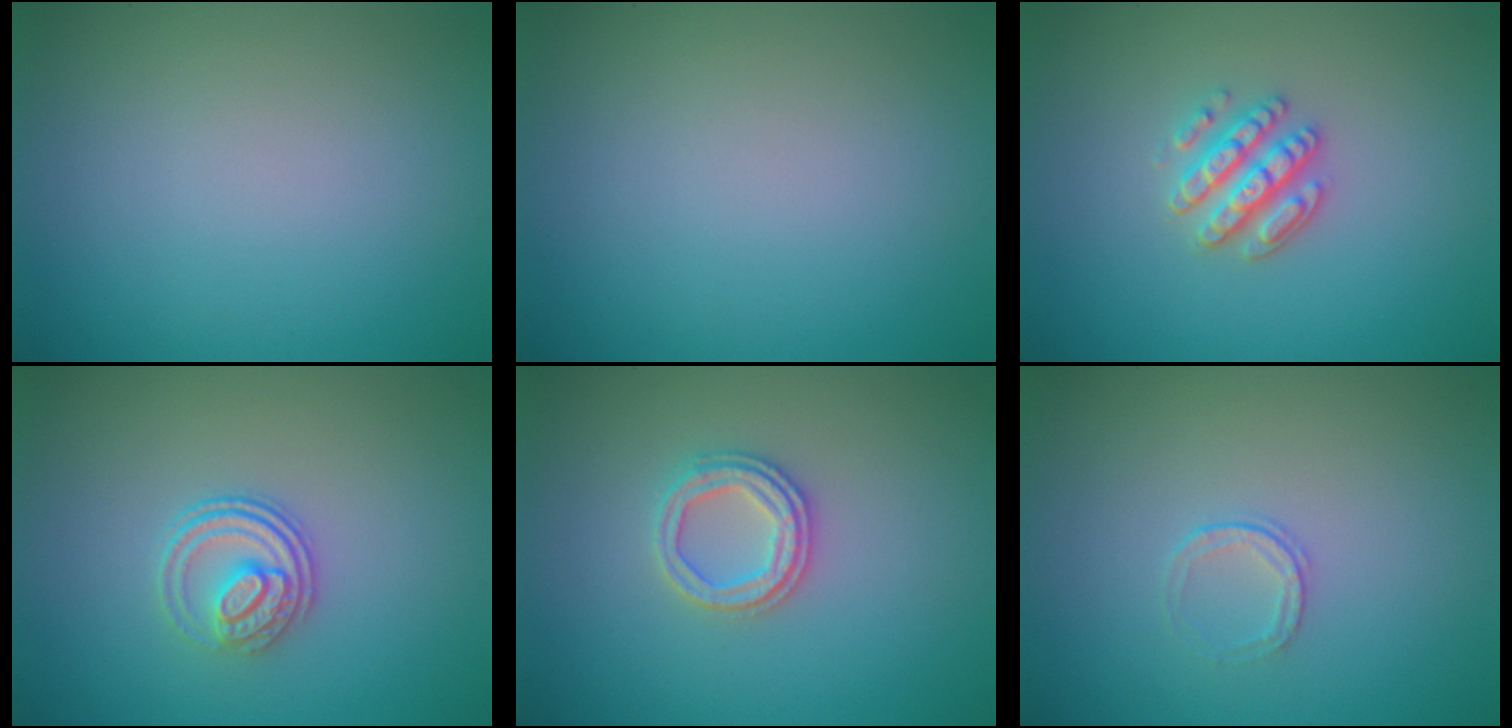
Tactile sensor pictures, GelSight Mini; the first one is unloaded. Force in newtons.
{"total": 0.0}
{"total": 3.1, "press": 2.8, "slide": 1.1}
{"total": 2.9, "press": 2.4, "slide": 1.6}
{"total": 2.5, "press": 2.4, "slide": 0.6}
{"total": 1.0, "press": 0.7, "slide": 0.7}